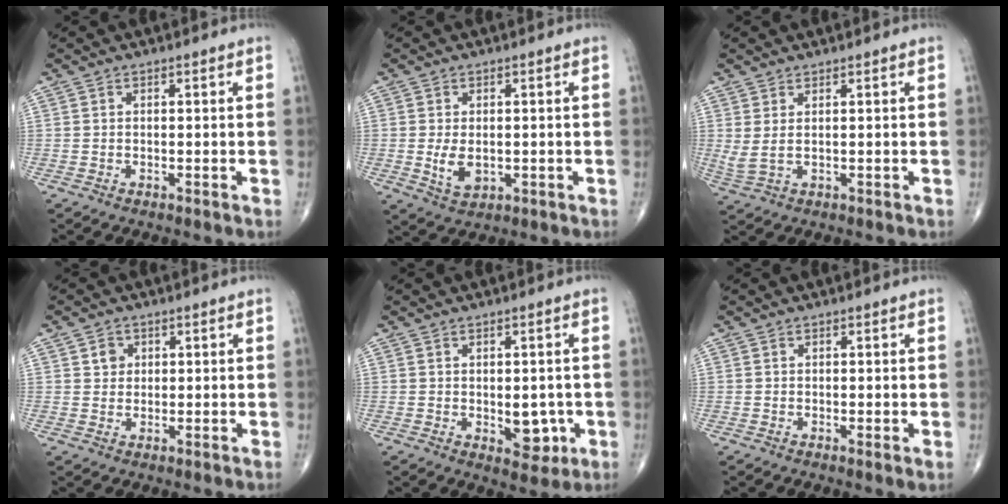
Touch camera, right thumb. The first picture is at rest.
{"total": 4.6, "force": [-0.4, 2.9, 3.5], "torque": [-0.057, -0.008, 0.002]}
{"total": 3.1, "force": [0.8, 1.0, 2.8], "torque": [-0.078, 0.001, 0.024]}
{"total": 2.6, "force": [0.9, 2.3, 0.9], "torque": [-0.001, -0.004, 0.012]}
{"total": 5.8, "force": [-1.0, 3.5, 4.5], "torque": [-0.028, -0.005, -0.004]}
{"total": 0.8, "force": [-0.1, 0.1, 0.8], "torque": [-0.013, -0.004, -0.004]}